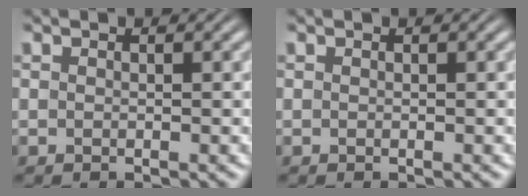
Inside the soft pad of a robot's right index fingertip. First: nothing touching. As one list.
[{"total": 0.0}]